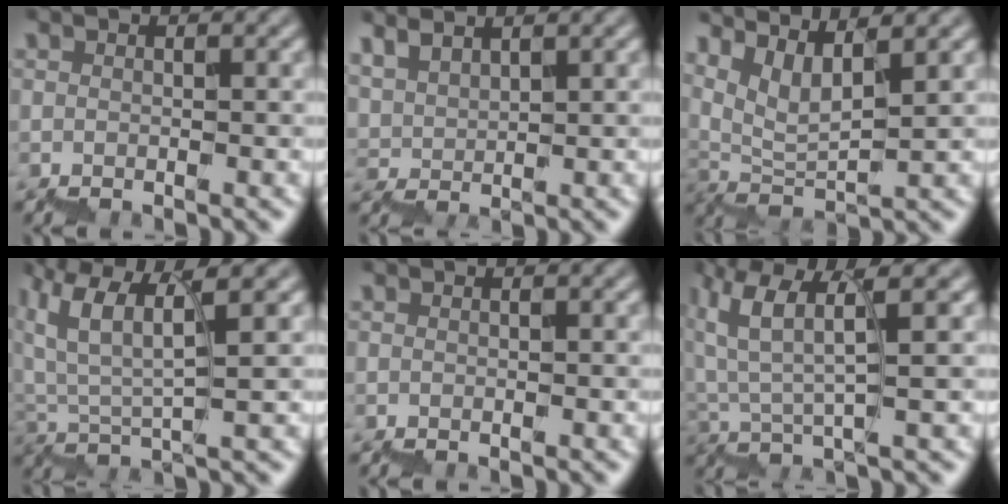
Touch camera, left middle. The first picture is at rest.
{"total": 2.9, "force": [2.9, 0.4, 0.1], "torque": [-0.004, 0.004, 0.064]}
{"total": 5.3, "force": [4.9, 0.5, 1.8], "torque": [-0.043, 0.011, 0.097]}
{"total": 5.3, "force": [4.1, 0.6, 3.2], "torque": [-0.078, 0.002, 0.080]}
{"total": 0.0}
{"total": 4.3, "force": [3.2, 0.1, 2.9], "torque": [-0.071, 0.001, 0.060]}